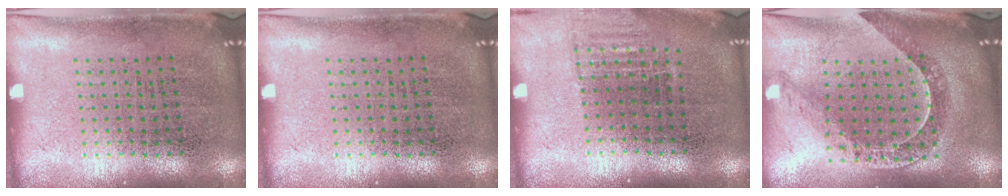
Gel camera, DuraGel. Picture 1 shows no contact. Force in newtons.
{"total": 0.0}
{"total": 0.9, "press": 0.9, "slide": 0.3}
{"total": 1.1, "press": 1.1, "slide": 0.3}